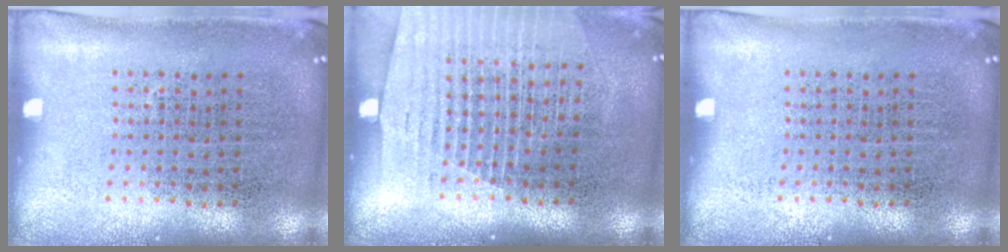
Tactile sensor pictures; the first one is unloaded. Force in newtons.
{"total": 1.5, "press": 1.4, "slide": 0.5}
{"total": 0.0}